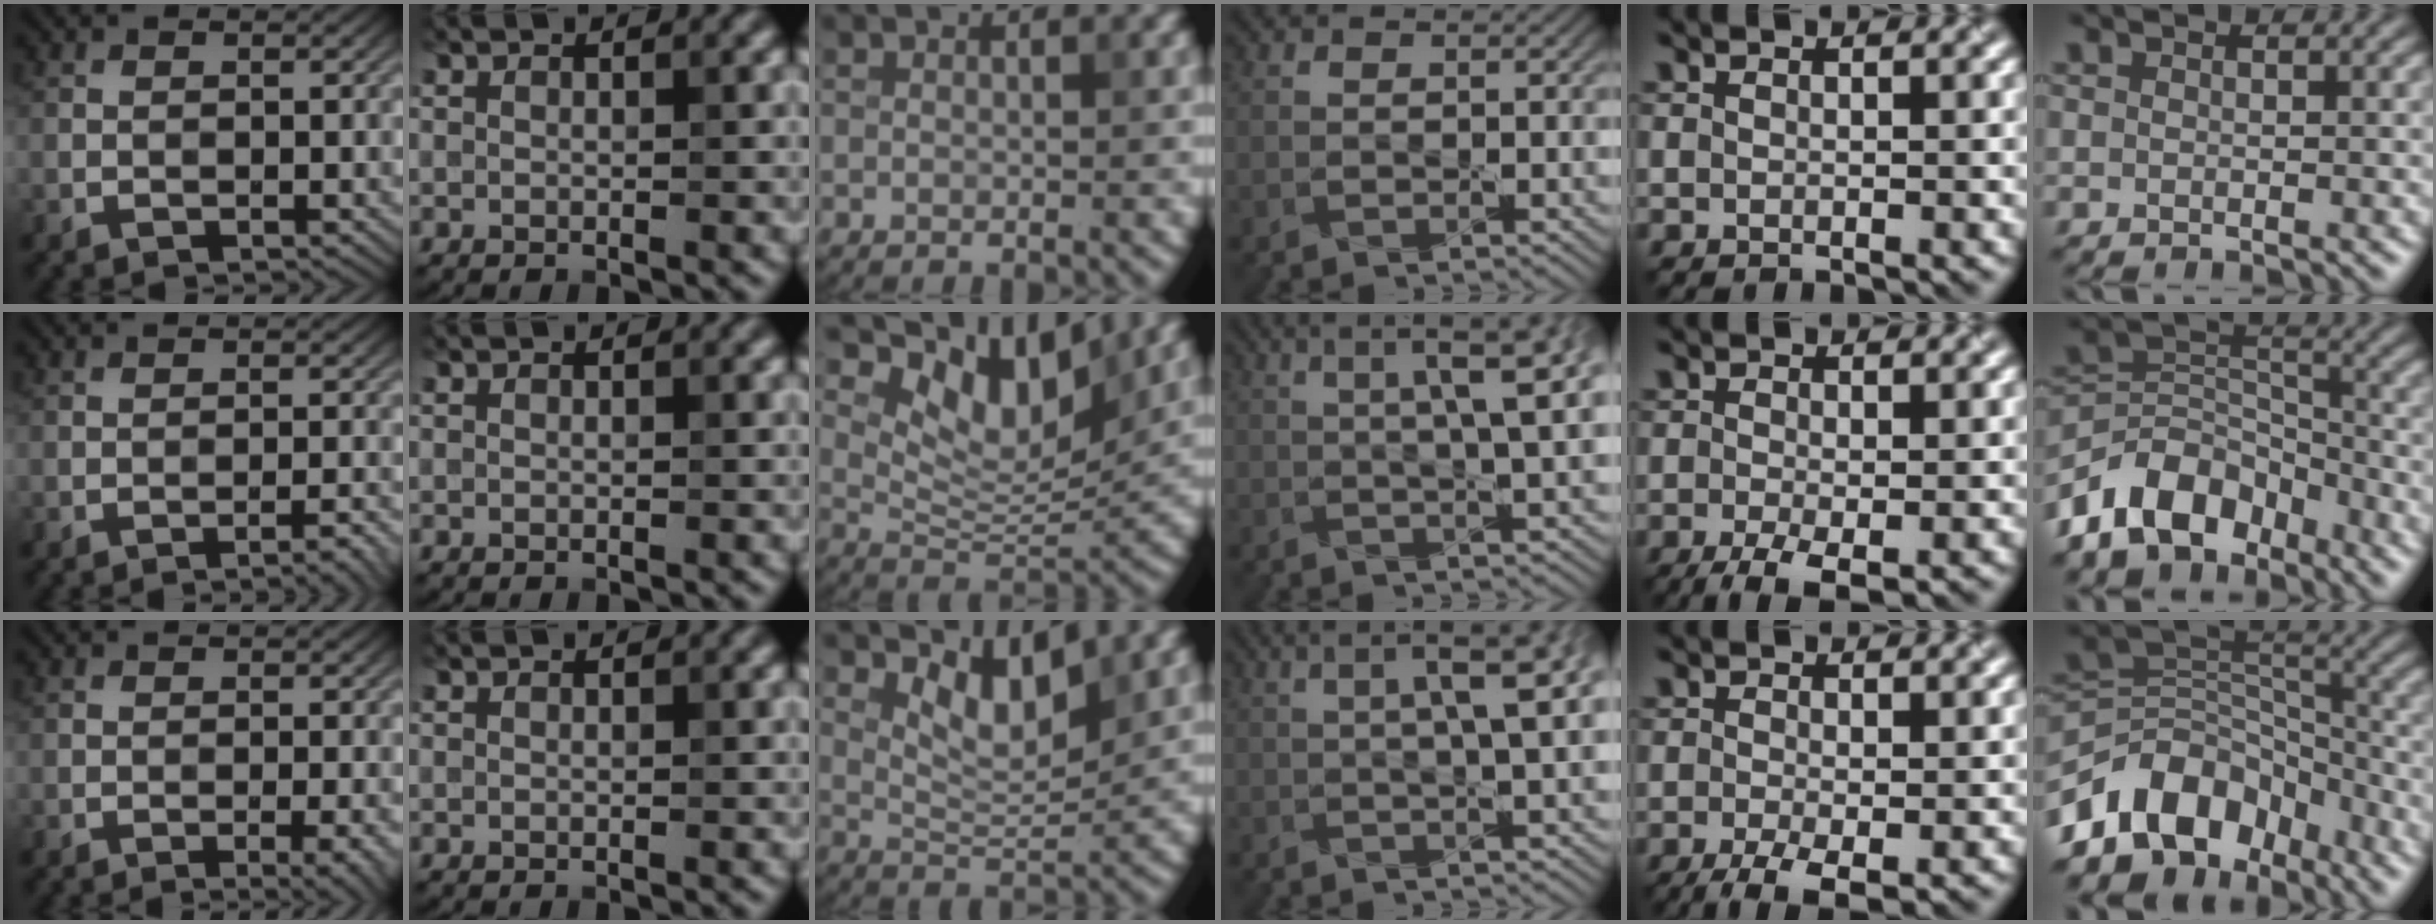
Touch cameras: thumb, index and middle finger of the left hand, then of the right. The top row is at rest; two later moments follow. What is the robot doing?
{"motion": "pour", "object": "sugar"}